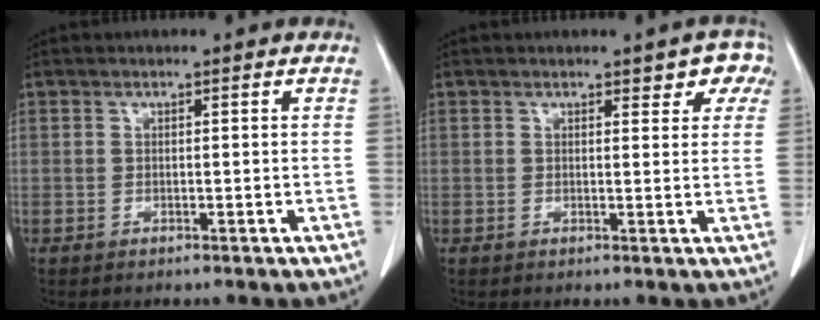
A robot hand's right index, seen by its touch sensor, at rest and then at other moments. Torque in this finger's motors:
{"motor_torque": [0.13, 0.19, 0.02, 0.00]}